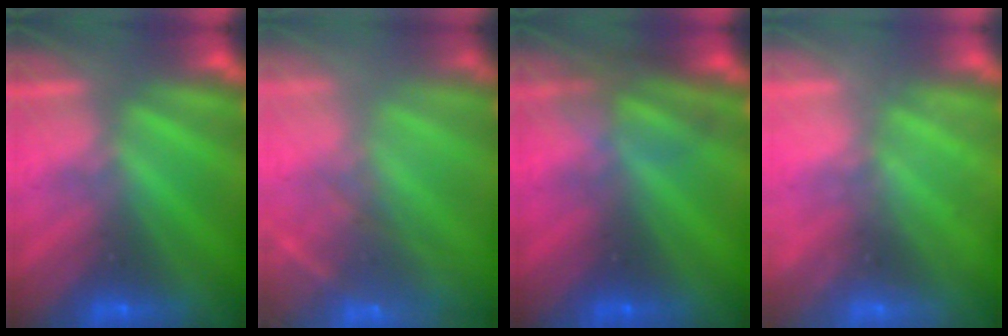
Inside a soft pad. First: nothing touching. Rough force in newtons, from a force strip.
{"total": 5.8}
{"total": 2.6}
{"total": 2.4}